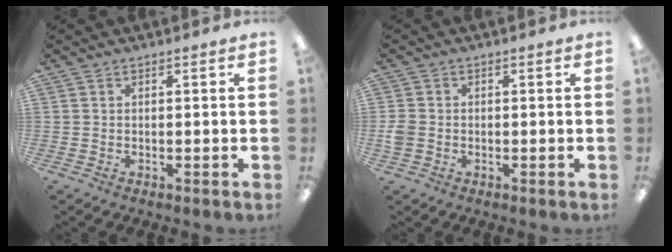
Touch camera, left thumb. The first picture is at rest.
{"total": 2.8, "force": [-0.8, 2.3, 1.4], "torque": [-0.021, 0.007, -0.013]}